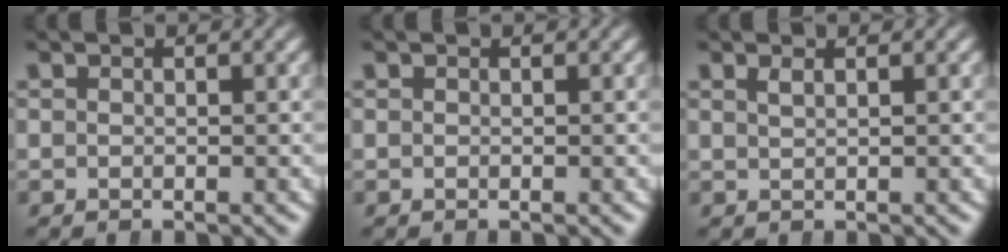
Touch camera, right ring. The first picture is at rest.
{"total": 0.0}
{"total": 1.0, "force": [0.7, -0.4, 0.5], "torque": [-0.006, 0.009, 0.012]}